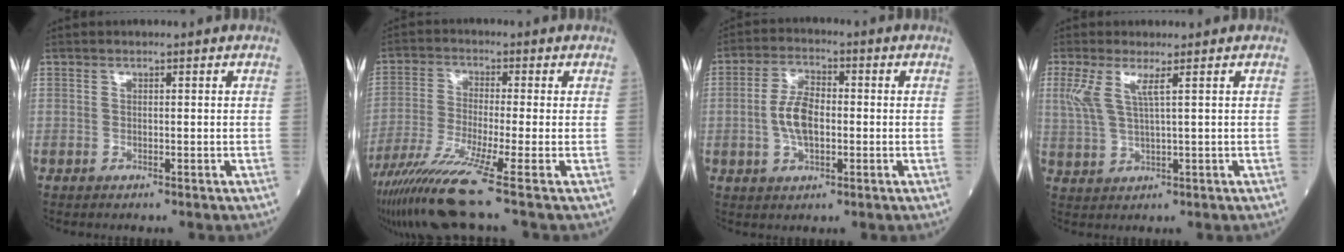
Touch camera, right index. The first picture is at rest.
{"total": 10.6, "force": [-7.2, -1.9, 7.5], "torque": [-0.146, -0.040, -0.132]}
{"total": 6.4, "force": [-0.7, 3.1, 5.6], "torque": [-0.119, 0.008, -0.016]}
{"total": 4.7, "force": [2.0, 0.4, 4.2], "torque": [-0.106, 0.012, 0.048]}